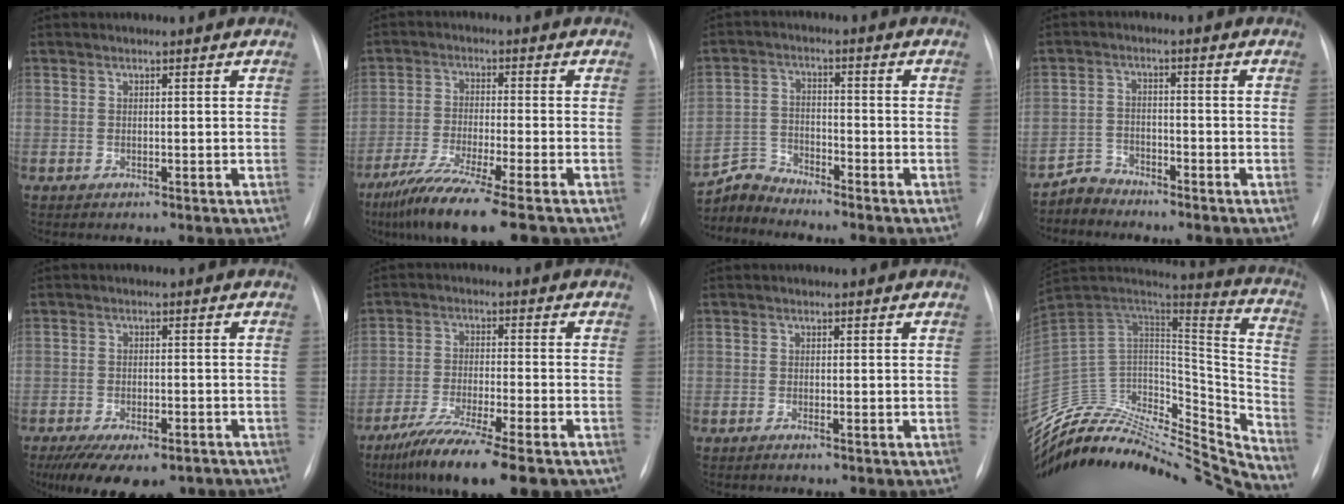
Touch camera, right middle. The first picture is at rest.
{"total": 11.8, "force": [-8.3, -0.3, 8.3], "torque": [-0.146, -0.035, -0.140]}
{"total": 4.7, "force": [-4.6, -0.4, -1.2], "torque": [0.019, -0.007, -0.089]}
{"total": 3.4, "force": [-3.2, 0.7, -0.9], "torque": [0.024, -0.007, -0.063]}
{"total": 13.7, "force": [-9.9, 5.5, 7.7], "torque": [-0.139, -0.017, -0.137]}
{"total": 14.9, "force": [-10.9, 1.8, 10.1], "torque": [-0.161, -0.036, -0.176]}
{"total": 0.8, "force": [-0.5, 0.0, 0.6], "torque": [-0.014, -0.001, -0.011]}
{"total": 35.2, "force": [-33.2, 7.3, 9.3], "torque": [-0.129, 0.014, -0.488]}